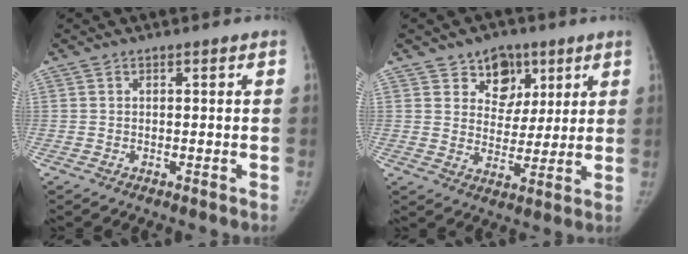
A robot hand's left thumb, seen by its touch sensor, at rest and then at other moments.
{"total": 8.6, "force": [4.9, 6.5, 2.8], "torque": [0.001, -0.021, 0.079]}